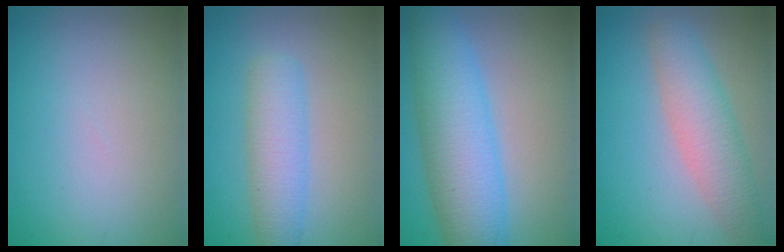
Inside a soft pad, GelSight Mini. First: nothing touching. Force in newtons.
{"total": 4.2, "press": 4.2, "slide": 0.0}
{"total": 8.6, "press": 8.6, "slide": 0.2}
{"total": 4.7, "press": 4.6, "slide": 0.3}